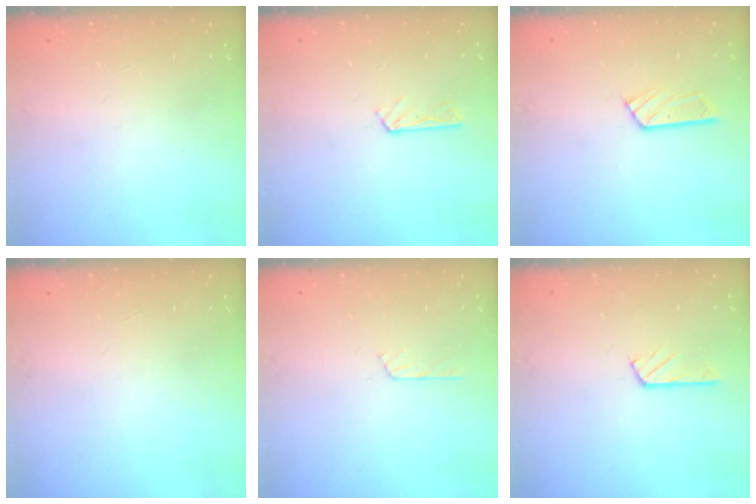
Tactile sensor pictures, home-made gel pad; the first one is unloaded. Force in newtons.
{"total": 3.3, "press": 3.3, "slide": 0.4}
{"total": 5.1, "press": 5.1, "slide": 0.3}
{"total": 0.0}
{"total": 2.7, "press": 2.7, "slide": 0.3}
{"total": 2.9, "press": 2.9, "slide": 0.1}